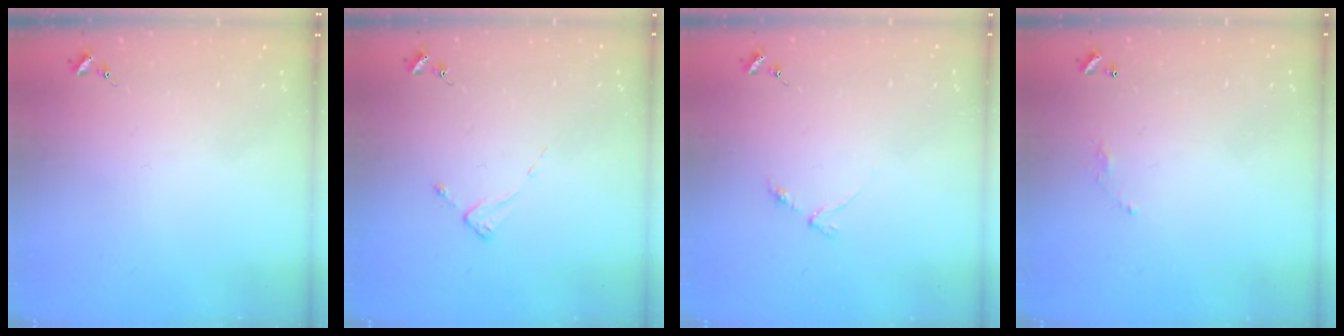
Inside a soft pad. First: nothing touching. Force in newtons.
{"total": 2.4, "press": 2.4, "slide": 0.3}
{"total": 3.2, "press": 3.1, "slide": 0.5}
{"total": 3.9, "press": 3.9, "slide": 0.1}